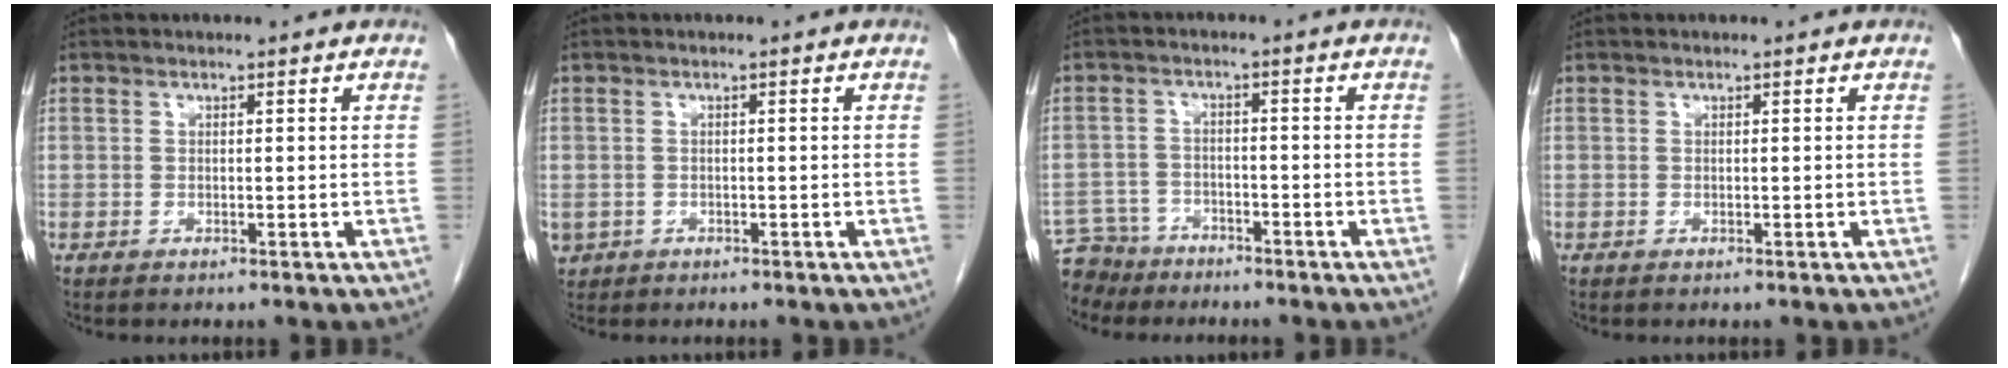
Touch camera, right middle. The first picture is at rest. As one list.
[{"total": 2.4, "force": [-1.1, 2.0, 0.3], "torque": [-0.008, 0.002, -0.016]}, {"total": 6.0, "force": [-5.3, 2.8, -0.2], "torque": [0.003, -0.003, -0.097]}, {"total": 0.0}]